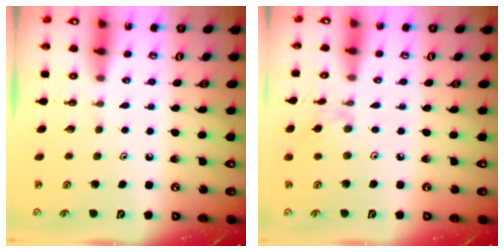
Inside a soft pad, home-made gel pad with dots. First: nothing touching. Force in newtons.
{"total": 4.0, "press": 3.9, "slide": 0.4}